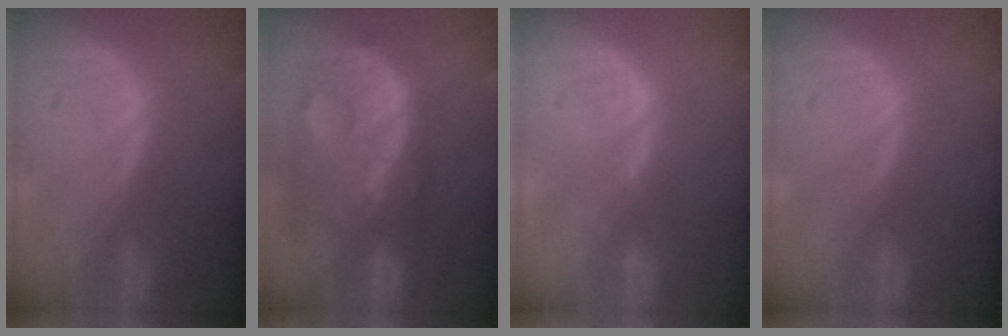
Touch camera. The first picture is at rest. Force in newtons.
{"total": 13.8, "press": 11.2, "slide": 8.0}
{"total": 1.9, "press": 1.5, "slide": 1.1}
{"total": 0.0}